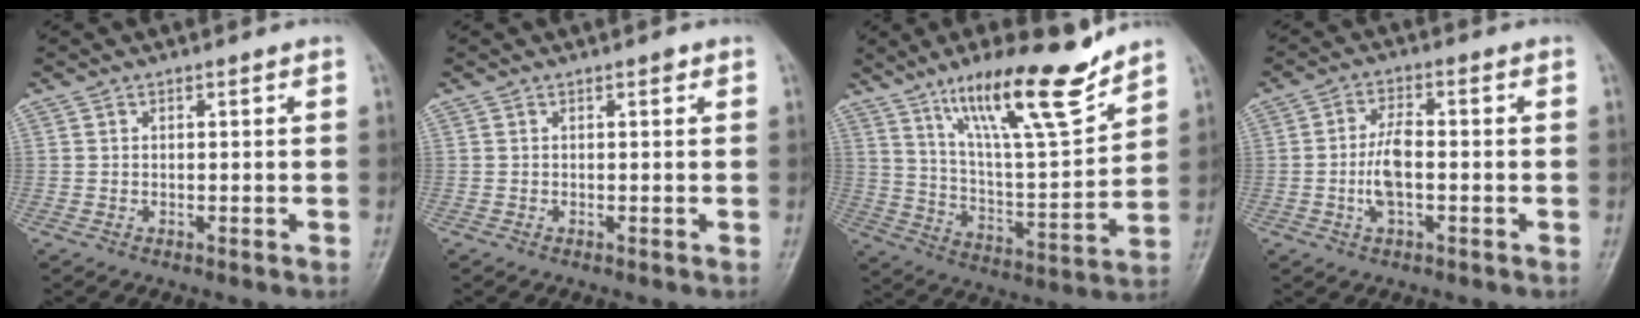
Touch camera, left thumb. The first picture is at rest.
{"total": 0.7, "force": [0.3, 0.3, 0.5], "torque": [-0.004, 0.000, 0.002]}
{"total": 19.0, "force": [13.3, 3.7, 13.1], "torque": [-0.190, -0.074, 0.231]}
{"total": 6.4, "force": [-1.1, 2.7, 5.7], "torque": [-0.117, 0.013, -0.023]}